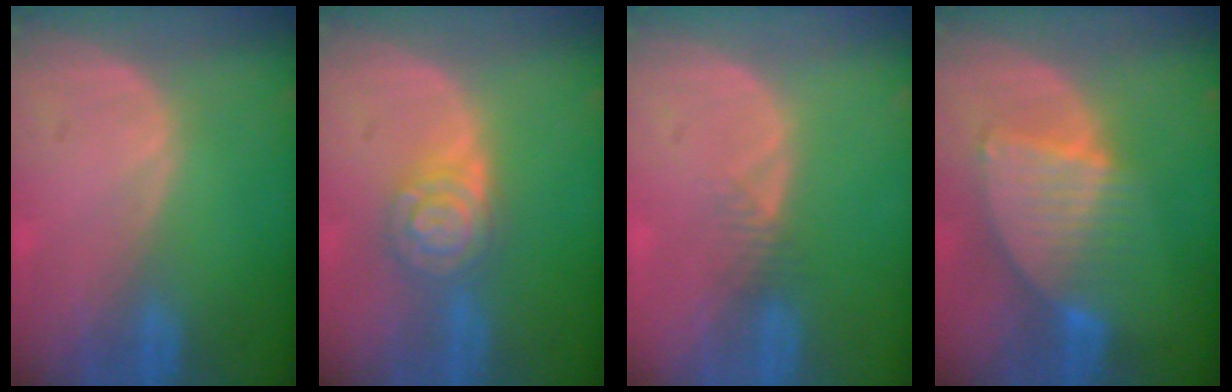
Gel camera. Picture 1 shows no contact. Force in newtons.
{"total": 6.1, "press": 6.1, "slide": 0.4}
{"total": 1.6, "press": 1.4, "slide": 0.9}
{"total": 7.6, "press": 6.9, "slide": 3.3}